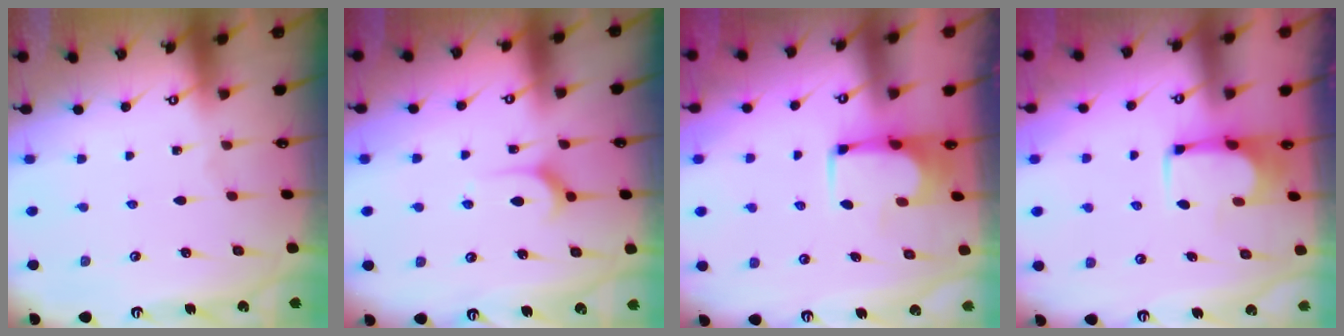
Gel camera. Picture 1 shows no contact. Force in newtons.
{"total": 6.0, "press": 6.0, "slide": 0.6}
{"total": 1.3, "press": 1.3, "slide": 0.1}
{"total": 3.6, "press": 3.6, "slide": 0.0}